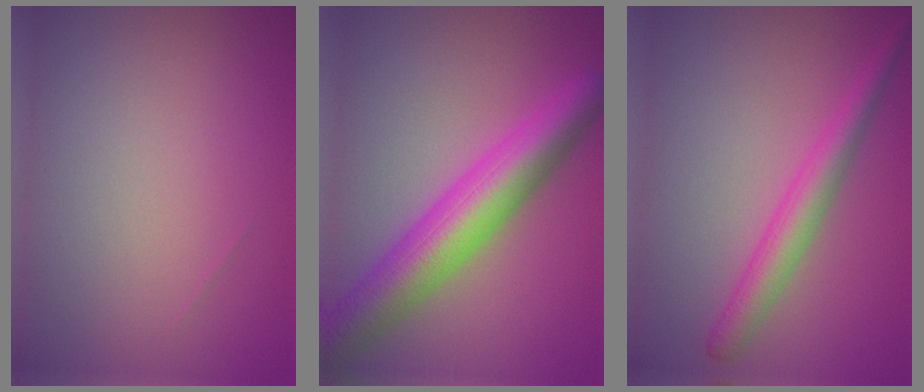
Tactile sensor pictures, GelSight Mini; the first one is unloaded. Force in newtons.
{"total": 8.0, "press": 8.0, "slide": 0.1}
{"total": 3.4, "press": 3.4, "slide": 0.1}